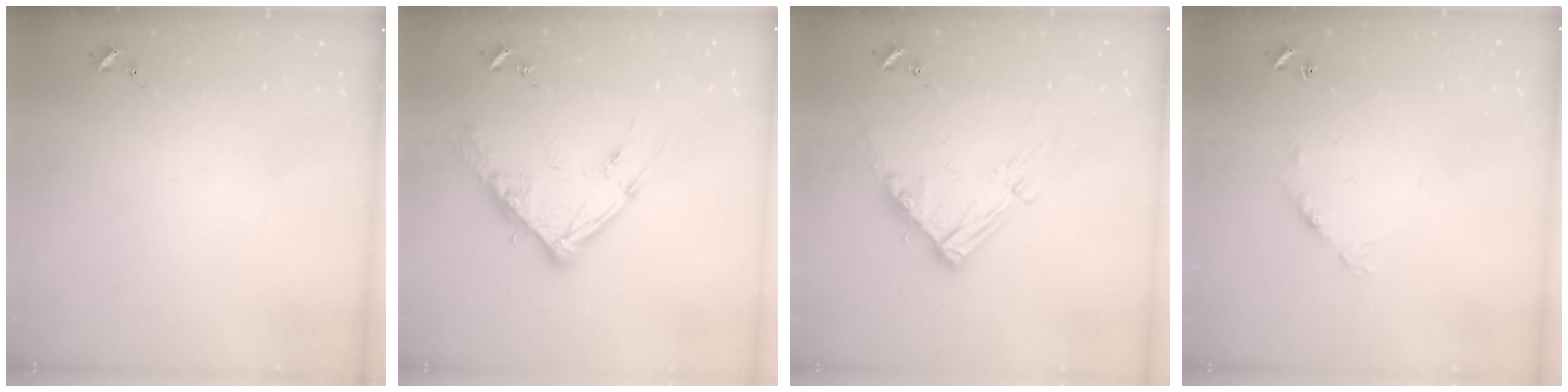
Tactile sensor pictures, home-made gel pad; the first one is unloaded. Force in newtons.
{"total": 13.3, "press": 13.2, "slide": 1.2}
{"total": 12.3, "press": 12.2, "slide": 1.3}
{"total": 6.1, "press": 6.1, "slide": 0.5}